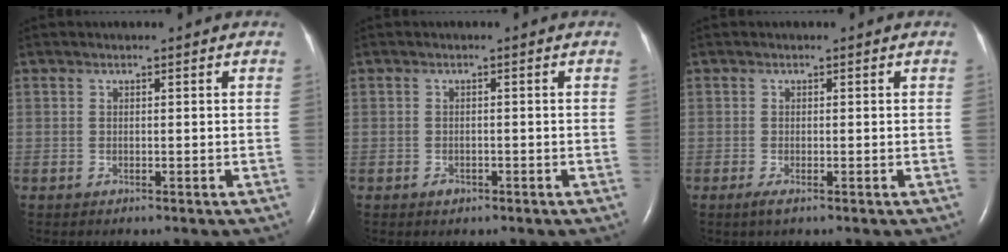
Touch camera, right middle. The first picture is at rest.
{"total": 1.1, "force": [-0.7, 0.7, 0.5], "torque": [-0.009, 0.001, -0.008]}
{"total": 1.2, "force": [-0.7, 0.1, 1.0], "torque": [-0.026, -0.005, -0.015]}